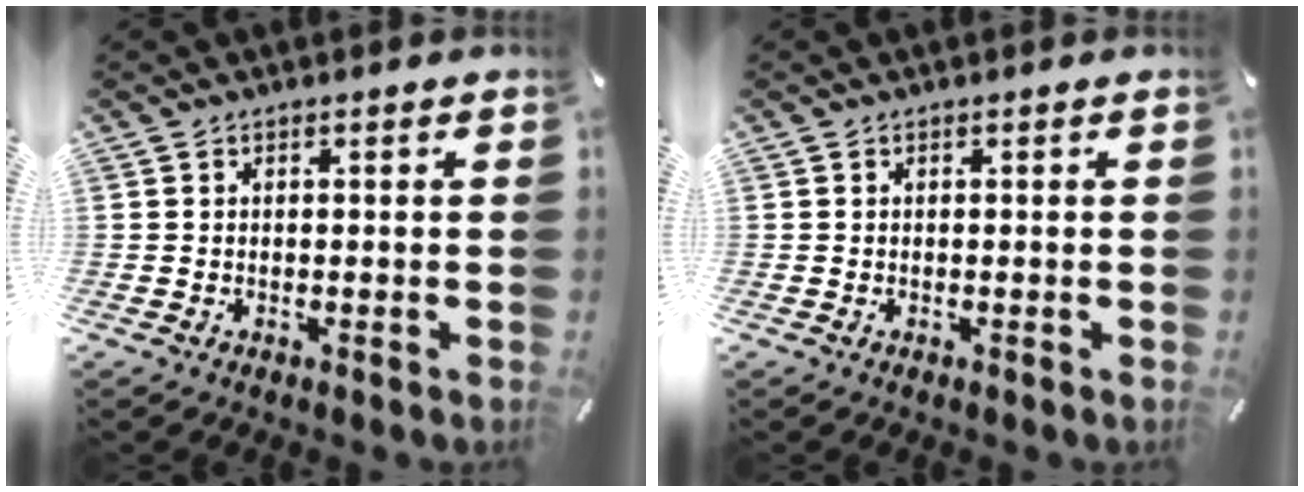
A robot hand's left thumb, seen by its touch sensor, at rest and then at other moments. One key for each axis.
{"total": 0.0}